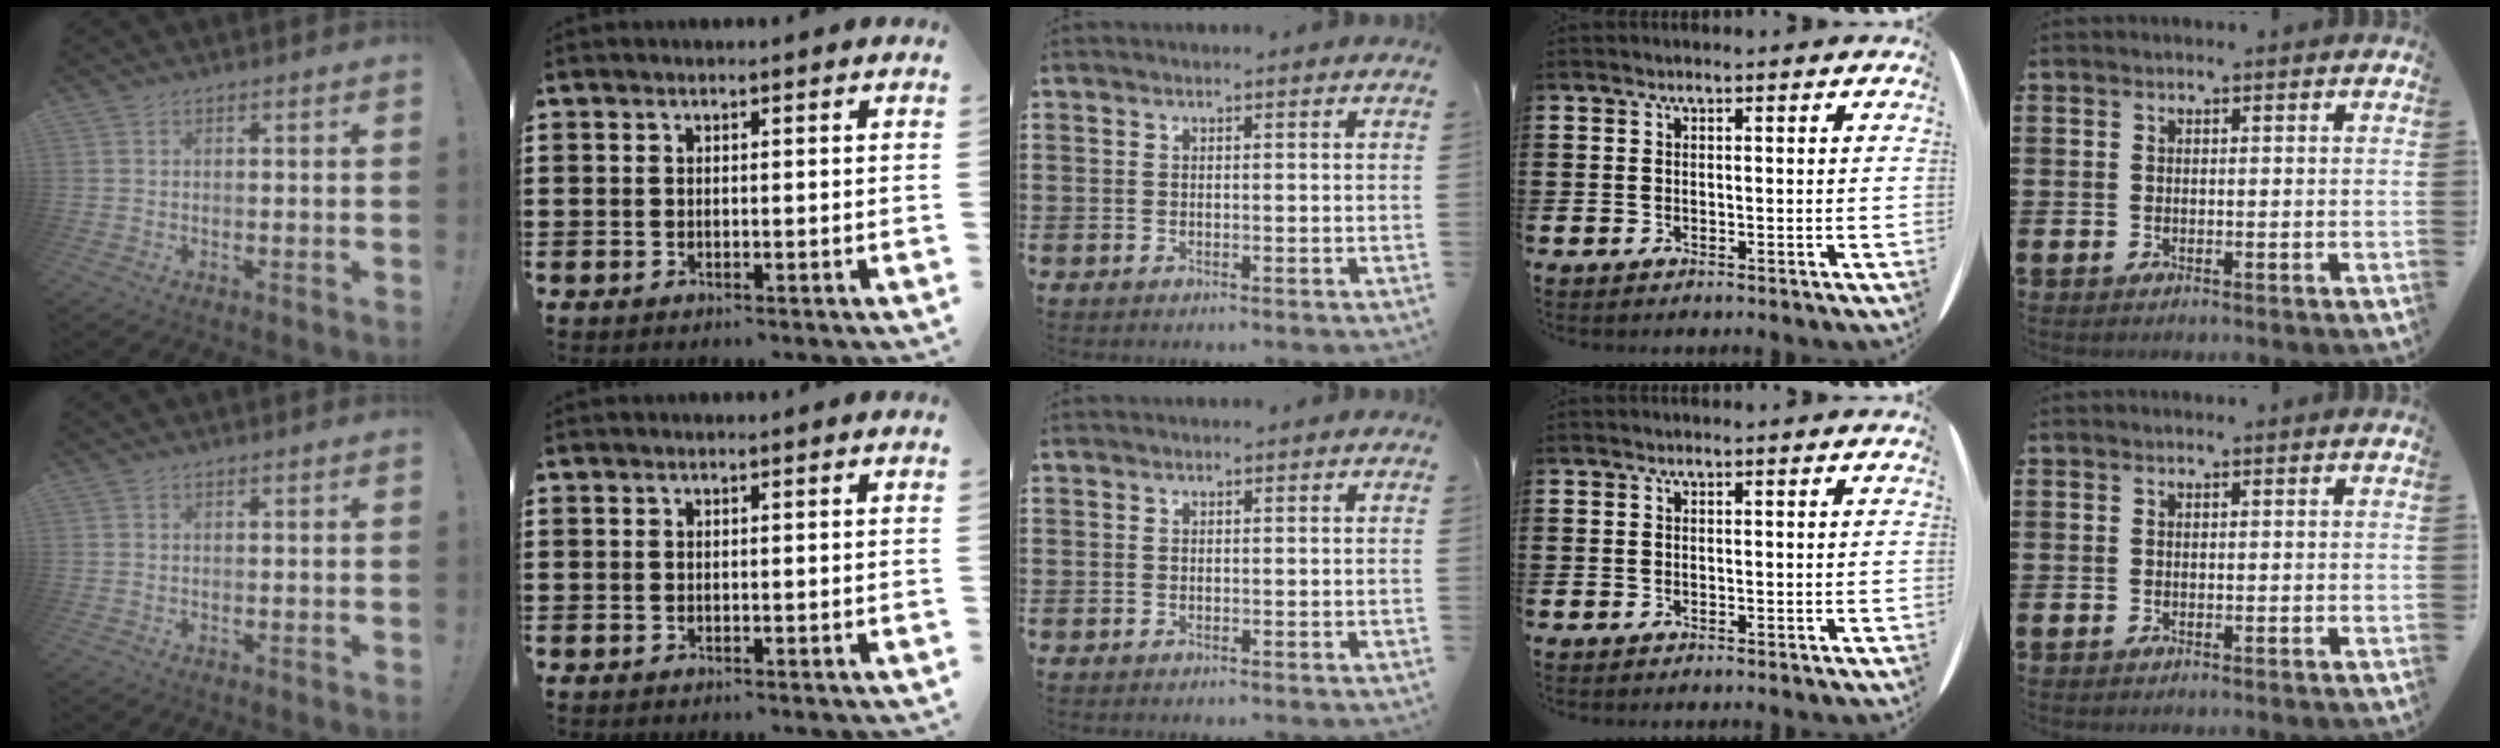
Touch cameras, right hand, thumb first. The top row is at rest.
{}